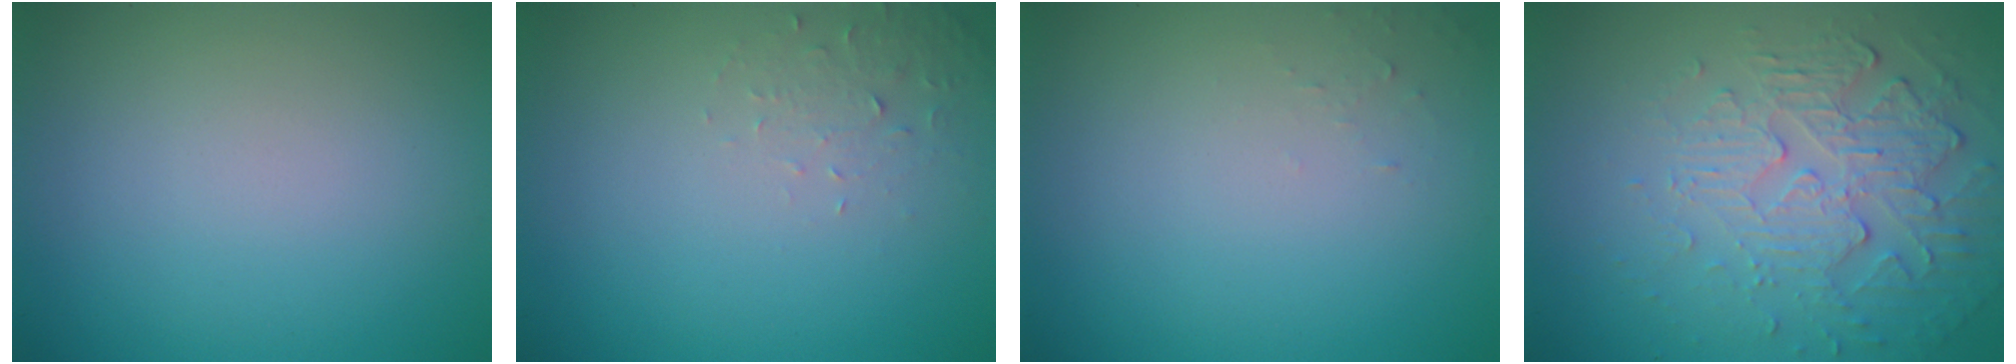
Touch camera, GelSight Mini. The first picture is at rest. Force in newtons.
{"total": 1.6, "press": 1.6, "slide": 0.4}
{"total": 0.6, "press": 0.6, "slide": 0.1}
{"total": 6.0, "press": 3.7, "slide": 4.8}